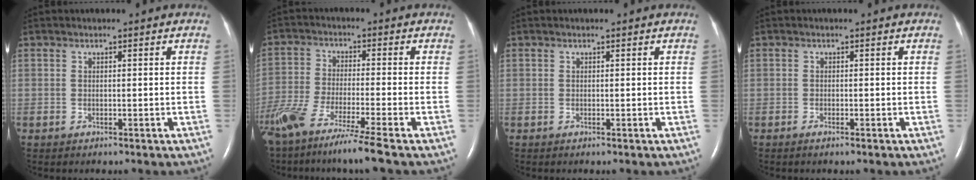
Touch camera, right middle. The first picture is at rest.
{"total": 12.9, "force": [-9.6, -0.9, 8.5], "torque": [-0.161, -0.048, -0.169]}
{"total": 0.0}
{"total": 0.9, "force": [-0.6, 0.0, 0.6], "torque": [-0.015, -0.005, -0.010]}